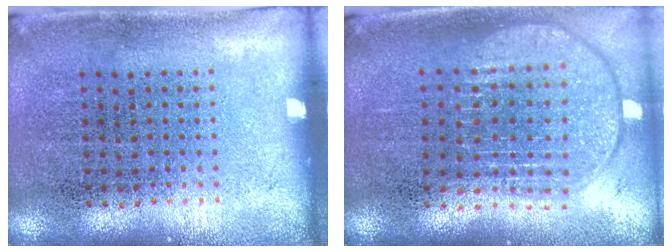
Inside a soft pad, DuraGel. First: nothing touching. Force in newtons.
{"total": 1.9, "press": 1.5, "slide": 1.1}